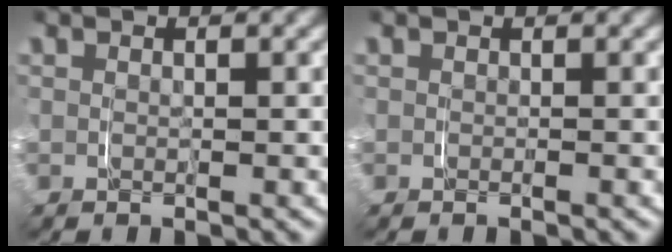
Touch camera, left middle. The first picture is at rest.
{"total": 0.5, "force": [-0.1, -0.2, -0.5], "torque": [0.007, 0.003, -0.003]}